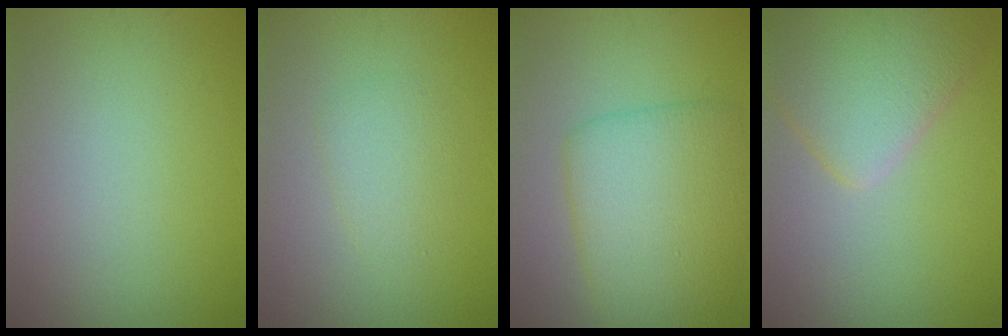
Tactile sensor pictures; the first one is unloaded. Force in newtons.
{"total": 1.8, "press": 1.8, "slide": 0.0}
{"total": 6.8, "press": 6.8, "slide": 0.1}
{"total": 5.5, "press": 5.5, "slide": 0.3}